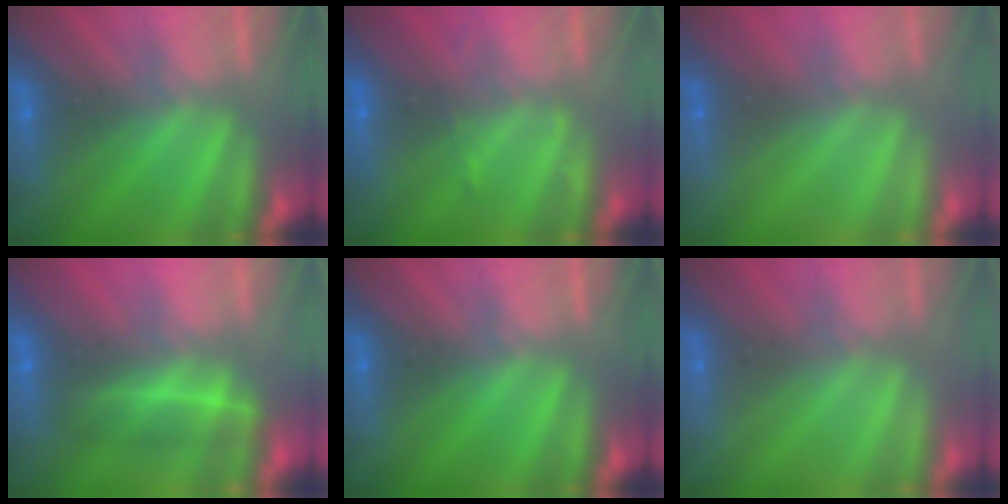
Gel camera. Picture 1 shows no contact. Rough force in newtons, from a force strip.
{"total": 2.3}
{"total": 2.9}
{"total": 2.0}
{"total": 0.0}
{"total": 3.3}